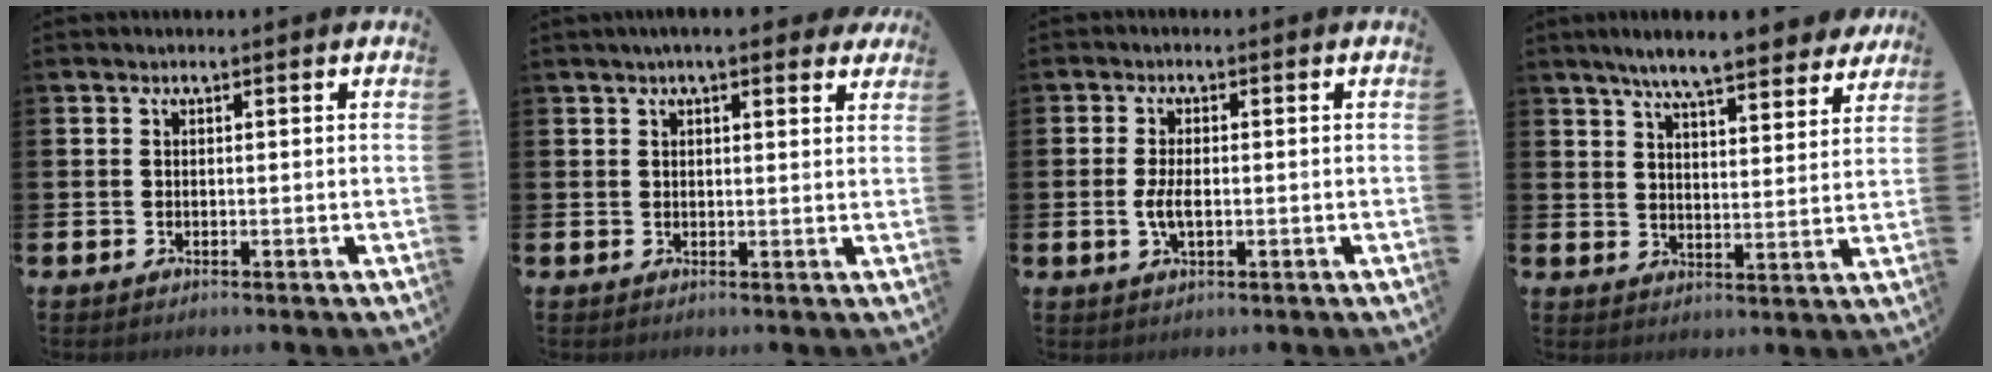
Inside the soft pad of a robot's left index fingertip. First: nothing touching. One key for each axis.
{"total": 3.6, "fx": 3.2, "fy": 0.7, "fz": 1.7, "tx": -0.030, "ty": -0.008, "tz": 0.055}
{"total": 3.1, "fx": -0.3, "fy": 1.4, "fz": 2.7, "tx": -0.048, "ty": 0.003, "tz": -0.007}
{"total": 7.9, "fx": 7.3, "fy": 1.0, "fz": 2.8, "tx": -0.068, "ty": -0.036, "tz": 0.129}